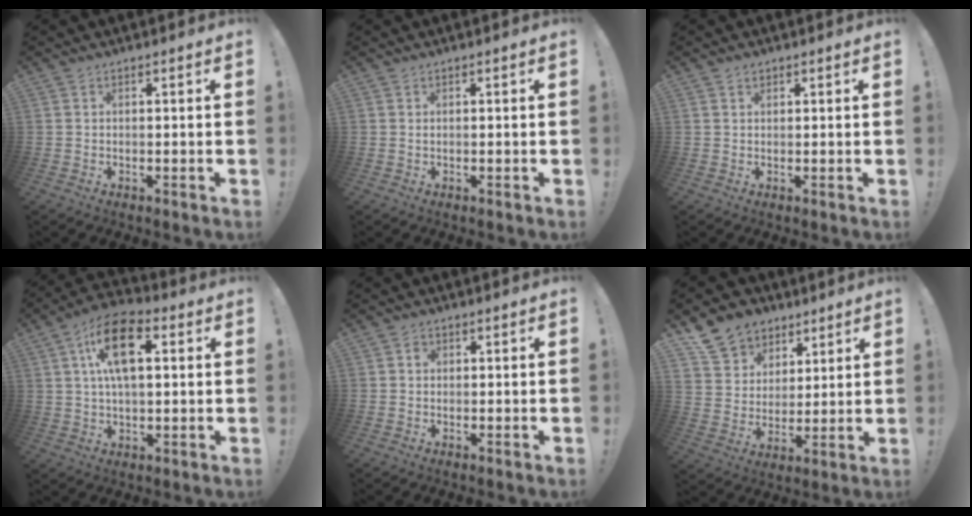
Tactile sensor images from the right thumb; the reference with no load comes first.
{"total": 0.0}
{"total": 1.2, "force": [0.9, 0.8, 0.3], "torque": [0.004, -0.003, 0.015]}
{"total": 14.8, "force": [4.5, 8.2, 11.4], "torque": [-0.182, 0.009, 0.078]}
{"total": 1.4, "force": [0.1, 1.3, 0.5], "torque": [-0.002, 0.001, -0.001]}
{"total": 10.8, "force": [6.8, 8.2, 1.8], "torque": [-0.036, -0.048, 0.139]}